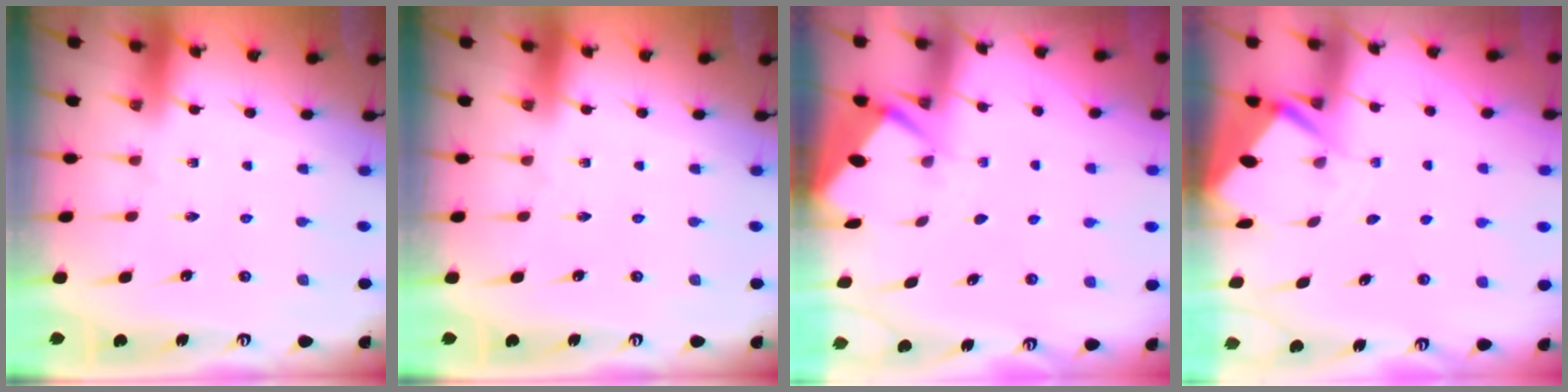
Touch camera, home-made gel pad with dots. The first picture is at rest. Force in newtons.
{"total": 0.0}
{"total": 2.8, "press": 2.8, "slide": 0.4}
{"total": 3.6, "press": 3.6, "slide": 0.3}